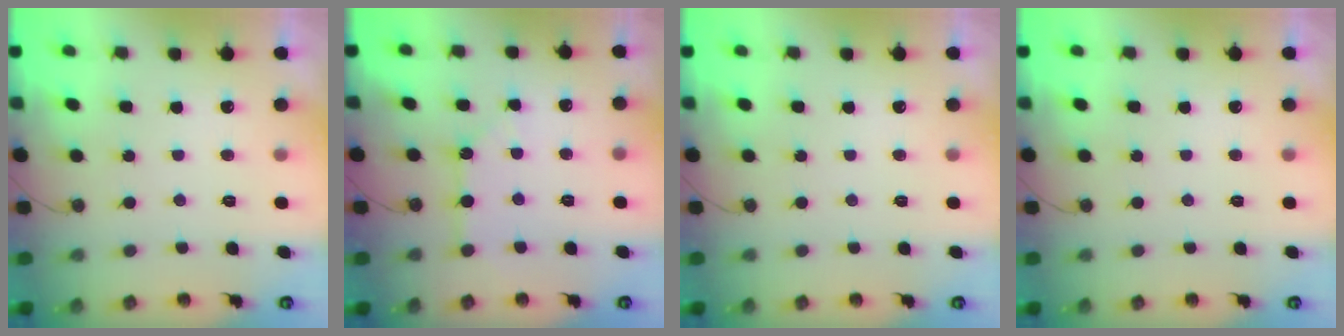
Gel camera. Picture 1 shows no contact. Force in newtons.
{"total": 2.5, "press": 2.5, "slide": 0.2}
{"total": 0.0}
{"total": 0.0}